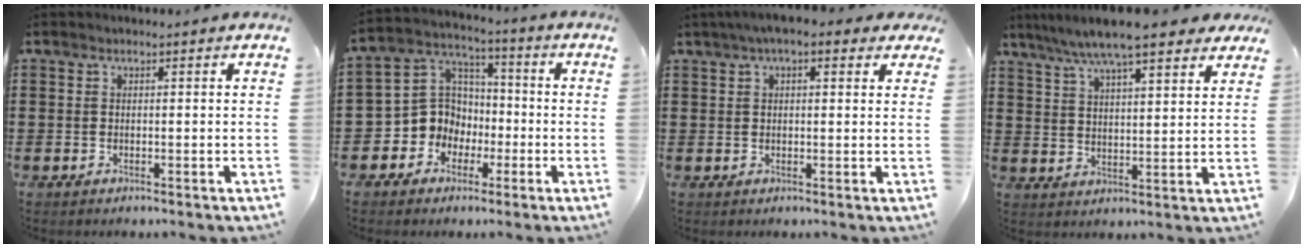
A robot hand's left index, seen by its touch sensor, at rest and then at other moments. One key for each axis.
{"total": 7.9, "fx": -2.0, "fy": 7.6, "fz": 1.2, "tx": -0.073, "ty": 0.003, "tz": -0.042}
{"total": 4.0, "fx": 2.4, "fy": 1.1, "fz": 3.0, "tx": -0.063, "ty": 0.007, "tz": 0.041}
{"total": 8.3, "fx": 6.9, "fy": 0.9, "fz": 4.4, "tx": -0.108, "ty": -0.016, "tz": 0.122}